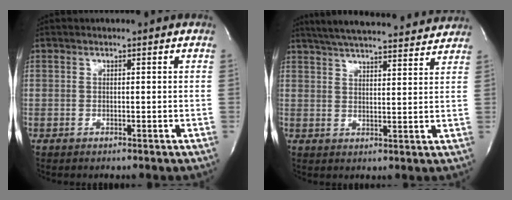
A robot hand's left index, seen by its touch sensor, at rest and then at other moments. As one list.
[{"total": 20.1, "force": [18.4, 2.5, 7.7], "torque": [-0.127, 0.022, 0.250]}]